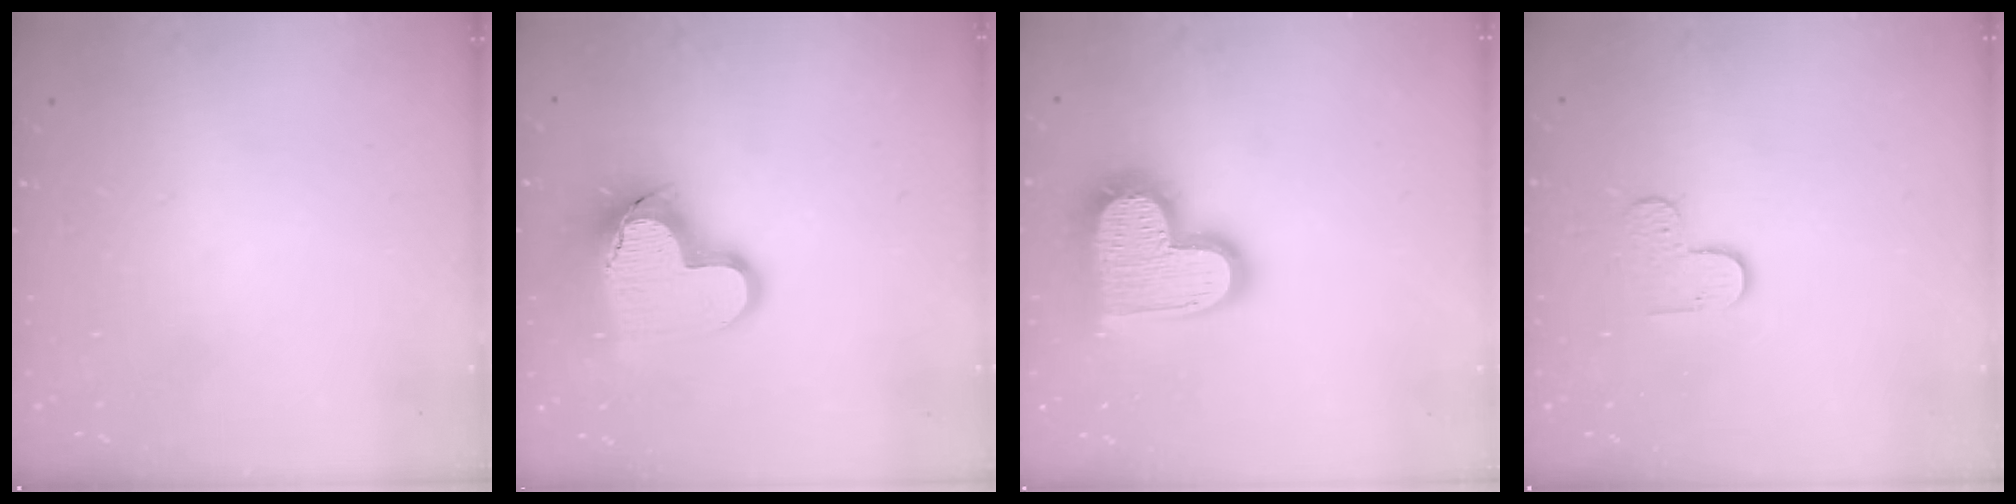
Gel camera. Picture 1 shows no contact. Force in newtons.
{"total": 15.9, "press": 15.7, "slide": 2.2}
{"total": 20.7, "press": 20.7, "slide": 1.5}
{"total": 3.8, "press": 3.8, "slide": 0.4}